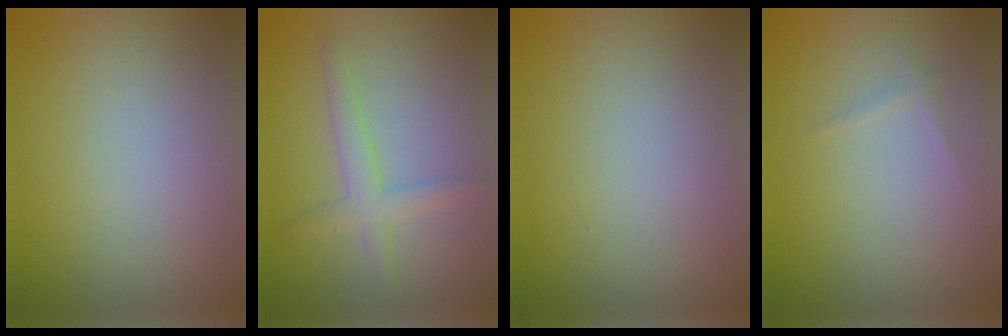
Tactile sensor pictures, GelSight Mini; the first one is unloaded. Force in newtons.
{"total": 2.4, "press": 2.4, "slide": 0.2}
{"total": 0.0}
{"total": 0.6, "press": 0.6, "slide": 0.1}